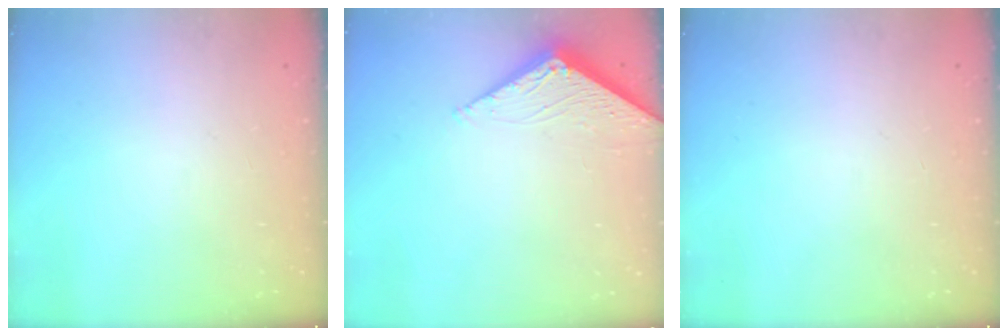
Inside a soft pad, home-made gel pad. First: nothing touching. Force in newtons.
{"total": 2.7, "press": 2.7, "slide": 0.3}
{"total": 0.0}